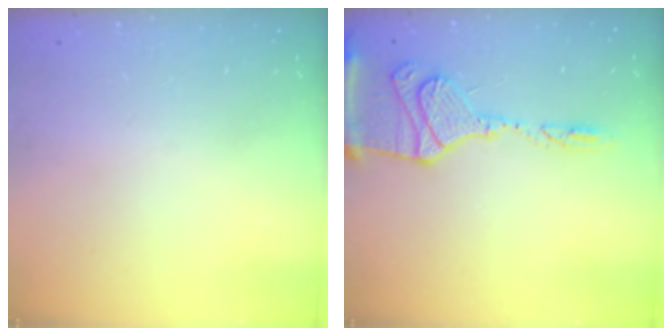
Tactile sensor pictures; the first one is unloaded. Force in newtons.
{"total": 14.7, "press": 14.6, "slide": 1.8}